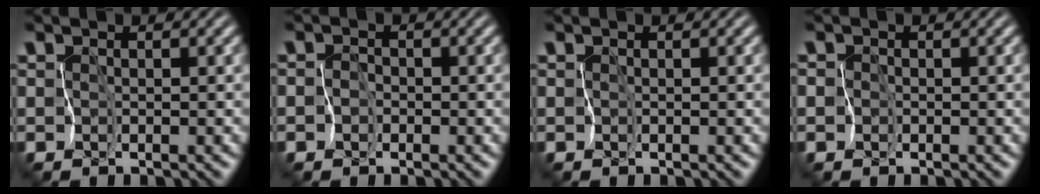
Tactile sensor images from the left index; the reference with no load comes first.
{"total": 2.1, "force": [-1.1, 1.8, 0.2], "torque": [0.021, 0.004, -0.030]}
{"total": 0.0}
{"total": 2.1, "force": [-0.5, 2.0, 0.4], "torque": [0.007, 0.010, -0.034]}